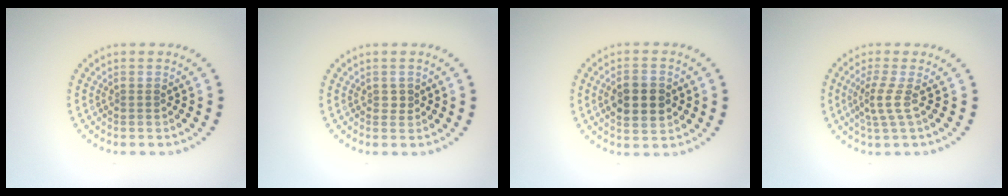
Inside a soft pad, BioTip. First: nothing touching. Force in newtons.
{"total": 0.7, "press": 0.7, "slide": 0.1}
{"total": 4.3, "press": 4.3, "slide": 0.2}
{"total": 2.2, "press": 1.5, "slide": 1.6}